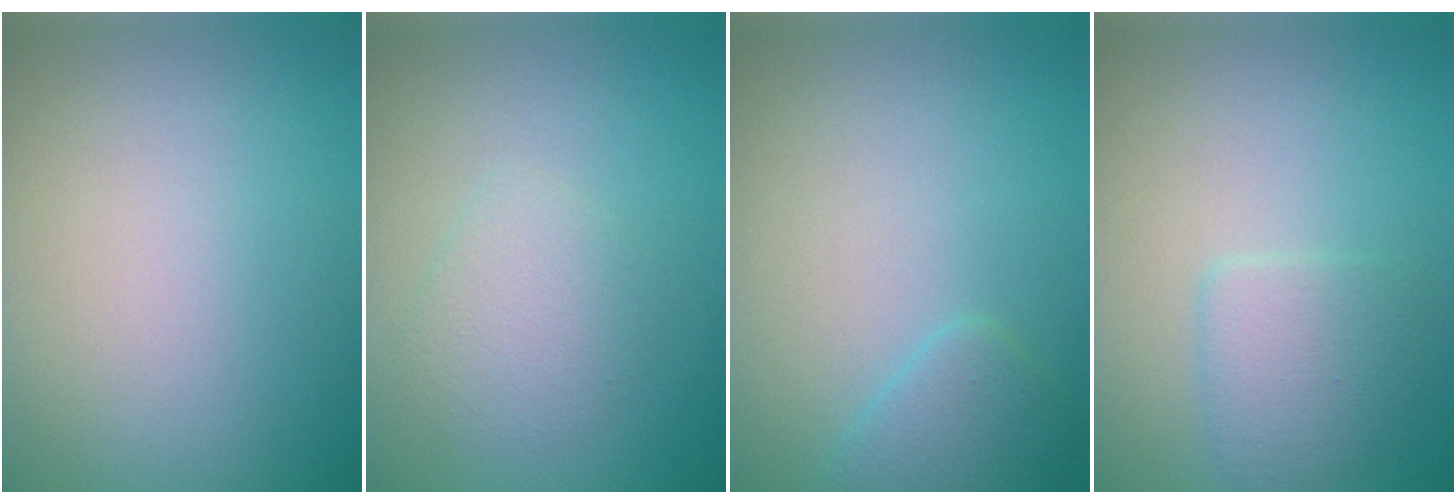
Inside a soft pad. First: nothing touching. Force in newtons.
{"total": 2.3, "press": 2.3, "slide": 0.1}
{"total": 2.2, "press": 2.2, "slide": 0.1}
{"total": 2.5, "press": 2.5, "slide": 0.1}